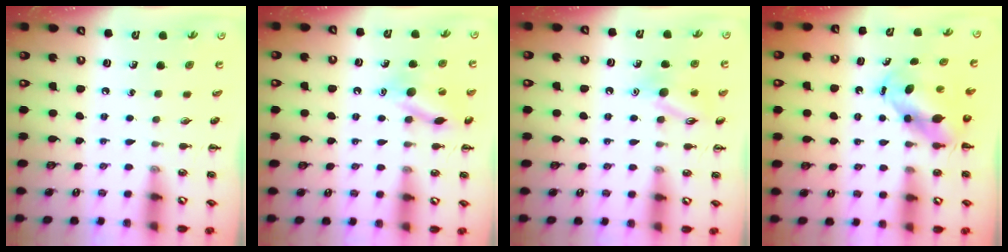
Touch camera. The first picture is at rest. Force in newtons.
{"total": 12.8, "press": 12.6, "slide": 1.7}
{"total": 11.1, "press": 11.1, "slide": 1.0}
{"total": 6.0, "press": 5.7, "slide": 1.9}